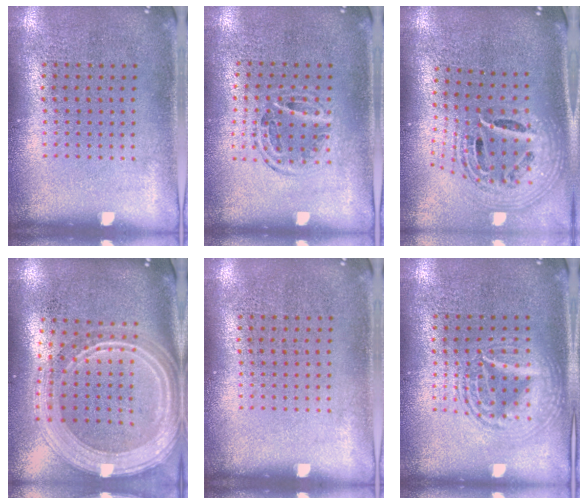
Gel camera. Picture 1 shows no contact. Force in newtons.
{"total": 1.1, "press": 1.0, "slide": 0.4}
{"total": 2.7, "press": 1.8, "slide": 2.0}
{"total": 3.0, "press": 2.4, "slide": 1.7}
{"total": 0.0}
{"total": 2.7, "press": 2.7, "slide": 0.2}